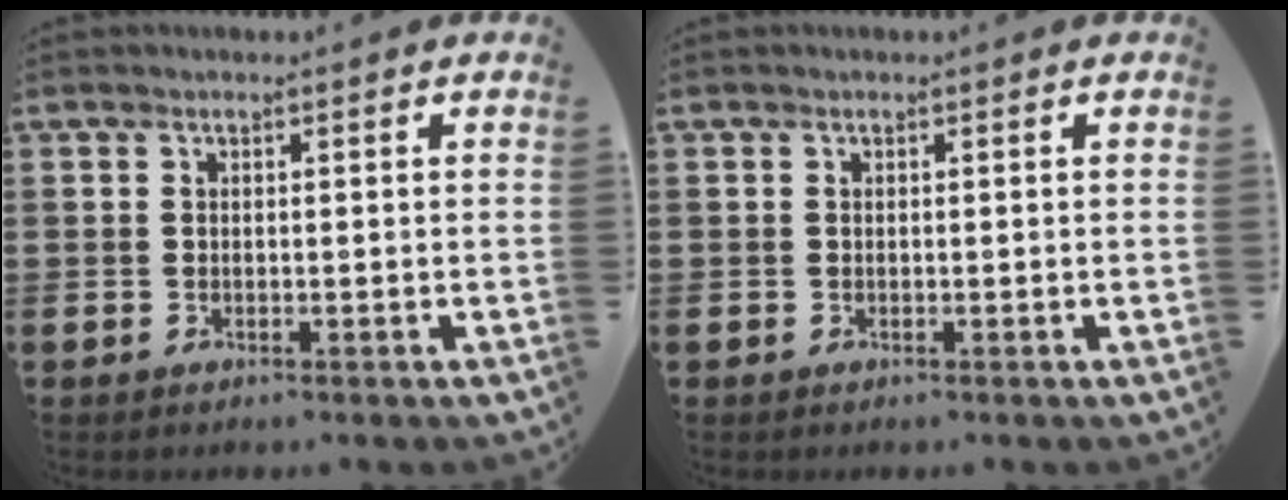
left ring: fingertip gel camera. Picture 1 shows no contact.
{"total": 0.0}